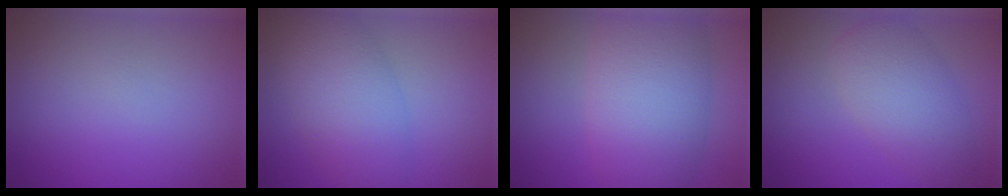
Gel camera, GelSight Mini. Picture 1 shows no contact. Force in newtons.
{"total": 6.0, "press": 6.0, "slide": 0.4}
{"total": 9.5, "press": 9.5, "slide": 0.3}
{"total": 4.8, "press": 4.8, "slide": 0.1}